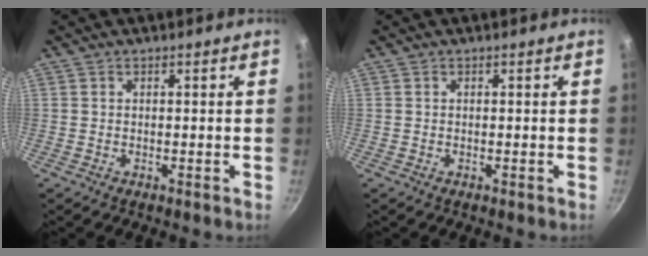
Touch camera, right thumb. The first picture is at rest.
{"total": 0.0}